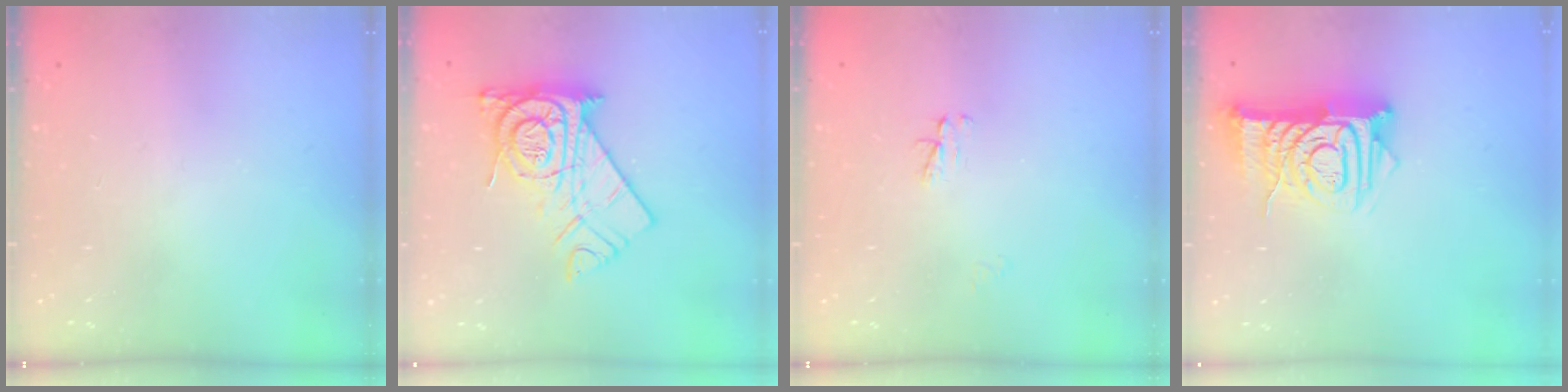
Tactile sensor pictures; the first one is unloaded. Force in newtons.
{"total": 15.0, "press": 14.9, "slide": 1.1}
{"total": 3.0, "press": 3.0, "slide": 0.4}
{"total": 11.6, "press": 11.6, "slide": 1.1}